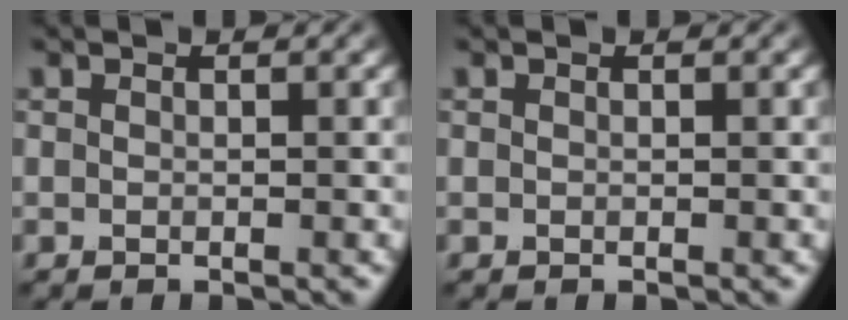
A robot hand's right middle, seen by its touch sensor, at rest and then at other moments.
{"total": 0.0}